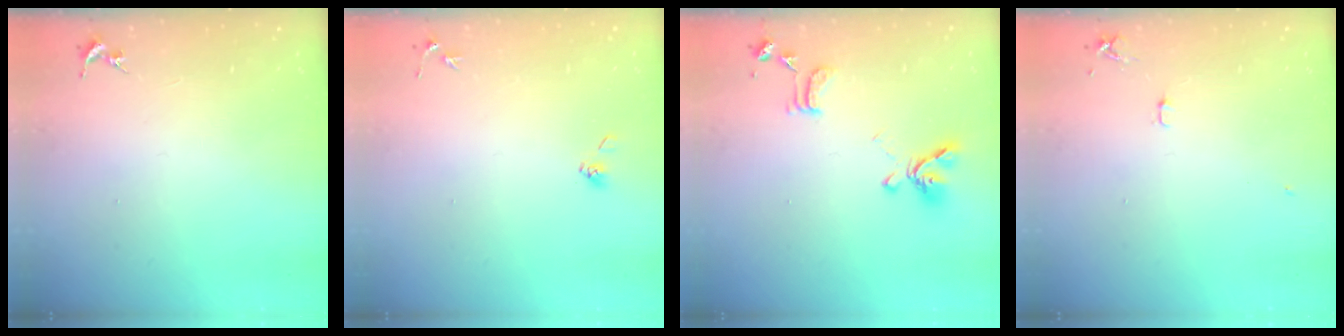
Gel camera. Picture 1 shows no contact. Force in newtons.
{"total": 4.2, "press": 3.9, "slide": 1.6}
{"total": 15.5, "press": 15.4, "slide": 1.6}
{"total": 5.2, "press": 5.1, "slide": 0.6}